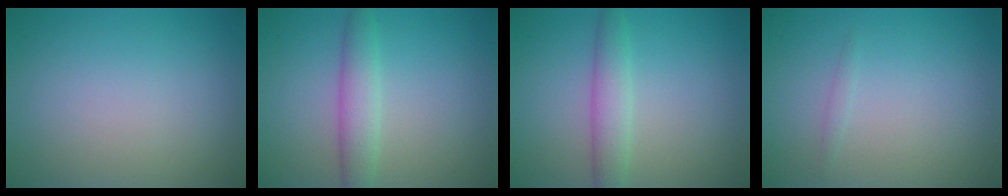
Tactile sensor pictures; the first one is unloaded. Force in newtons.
{"total": 2.4, "press": 2.4, "slide": 0.2}
{"total": 2.8, "press": 2.8, "slide": 0.1}
{"total": 0.6, "press": 0.5, "slide": 0.0}